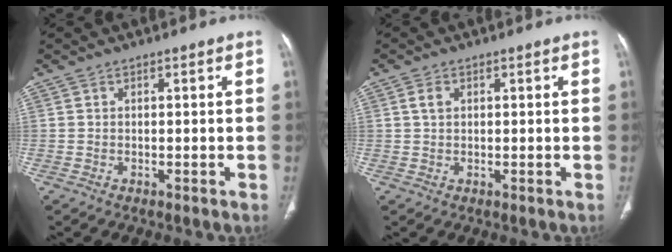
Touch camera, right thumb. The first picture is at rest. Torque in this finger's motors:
{"motor_torque": [0.10, 0.06, 0.26, -0.09, 0.04]}